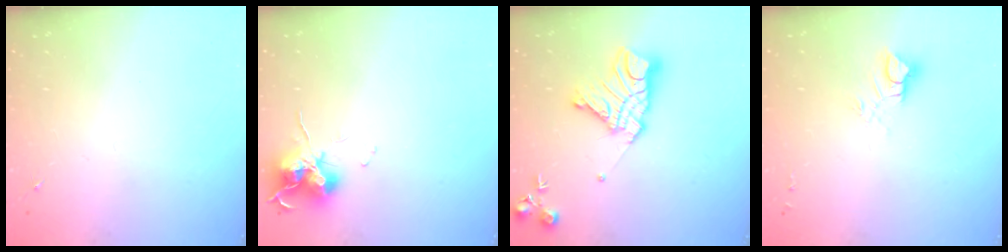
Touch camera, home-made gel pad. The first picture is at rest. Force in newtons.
{"total": 12.6, "press": 12.5, "slide": 1.4}
{"total": 16.4, "press": 16.3, "slide": 1.4}
{"total": 6.3, "press": 6.3, "slide": 0.5}